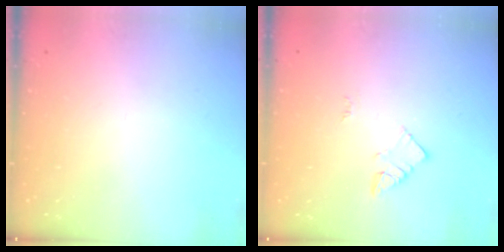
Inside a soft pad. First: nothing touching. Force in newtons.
{"total": 4.2, "press": 4.2, "slide": 0.3}